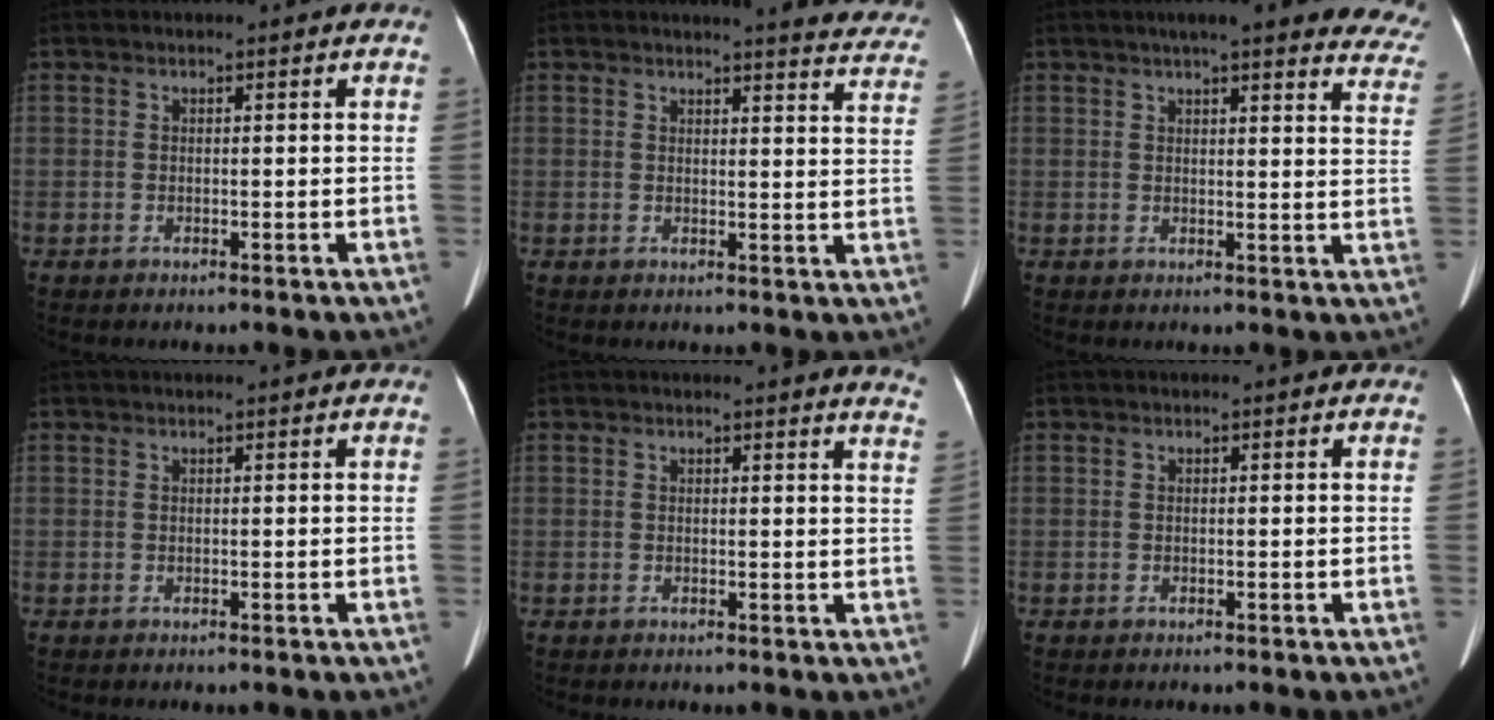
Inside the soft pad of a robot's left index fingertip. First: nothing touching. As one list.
[{"total": 13.0, "force": [12.5, 1.4, 3.5], "torque": [-0.018, -0.062, 0.109]}, {"total": 20.9, "force": [18.5, 3.7, 9.0], "torque": [-0.092, -0.022, 0.195]}, {"total": 1.4, "force": [1.3, -0.2, 0.5], "torque": [-0.006, 0.018, 0.023]}, {"total": 6.1, "force": [6.0, 0.1, 1.1], "torque": [-0.002, -0.038, 0.031]}, {"total": 0.0}]